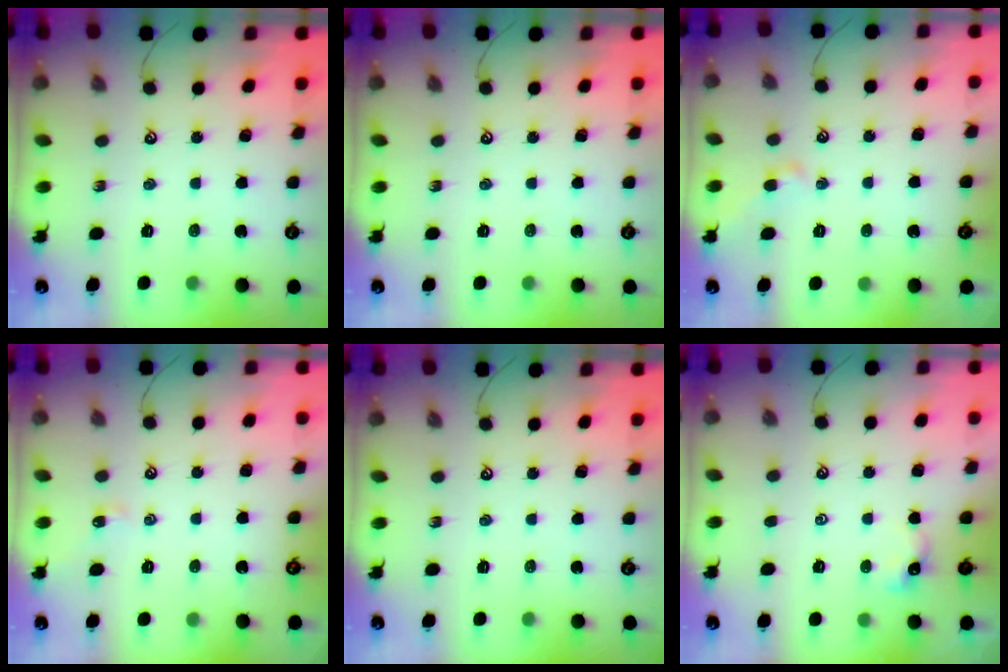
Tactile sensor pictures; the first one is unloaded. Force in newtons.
{"total": 0.0}
{"total": 0.9, "press": 0.7, "slide": 0.6}
{"total": 0.6, "press": 0.5, "slide": 0.4}
{"total": 0.0}
{"total": 1.3, "press": 1.3, "slide": 0.1}